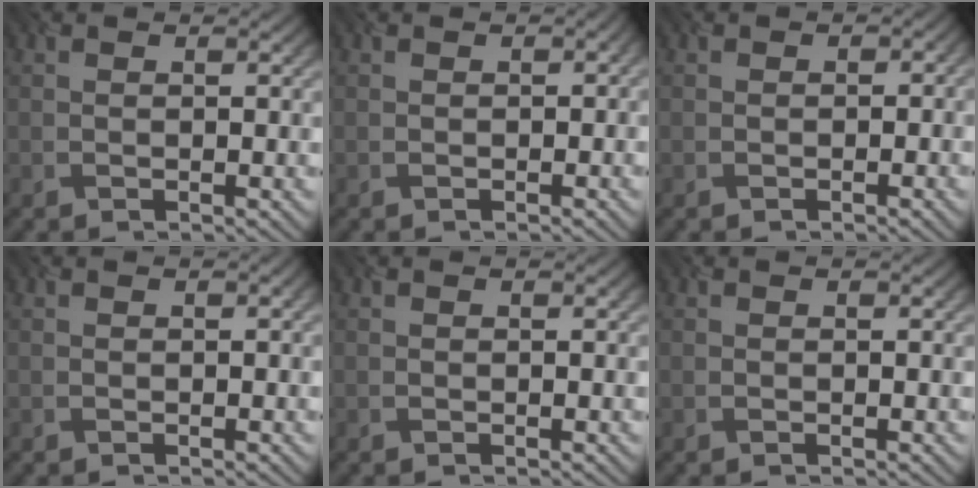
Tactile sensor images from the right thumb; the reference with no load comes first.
{"total": 1.3, "force": [-0.3, 0.9, 0.8], "torque": [-0.015, 0.009, -0.003]}
{"total": 1.1, "force": [-0.9, 0.7, 0.0], "torque": [-0.003, 0.007, -0.007]}
{"total": 1.0, "force": [0.2, 0.5, 0.8], "torque": [-0.007, 0.005, 0.000]}
{"total": 0.0}
{"total": 0.0}